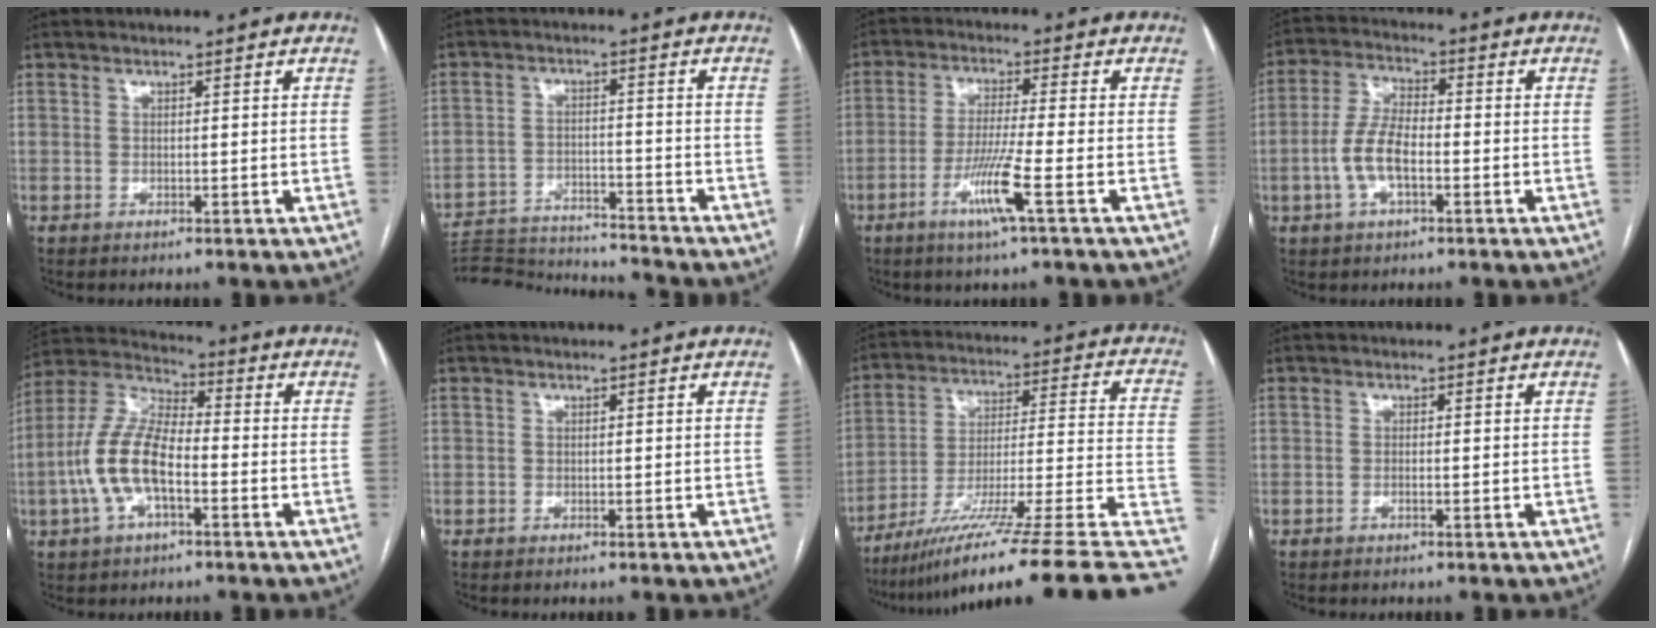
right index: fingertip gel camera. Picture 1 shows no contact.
{"total": 13.1, "force": [-12.8, -0.1, 2.4], "torque": [-0.035, -0.002, -0.204]}
{"total": 7.8, "force": [-3.5, -0.9, 6.9], "torque": [-0.136, -0.015, -0.071]}
{"total": 7.6, "force": [-2.1, 3.0, 6.7], "torque": [-0.150, 0.009, -0.042]}
{"total": 12.1, "force": [-3.1, 4.9, 10.6], "torque": [-0.240, 0.017, -0.063]}
{"total": 0.0}
{"total": 23.7, "force": [-16.4, 0.1, 17.2], "torque": [-0.180, 0.021, -0.262]}
{"total": 0.6, "force": [-0.4, 0.0, 0.5], "torque": [-0.012, 0.000, -0.006]}